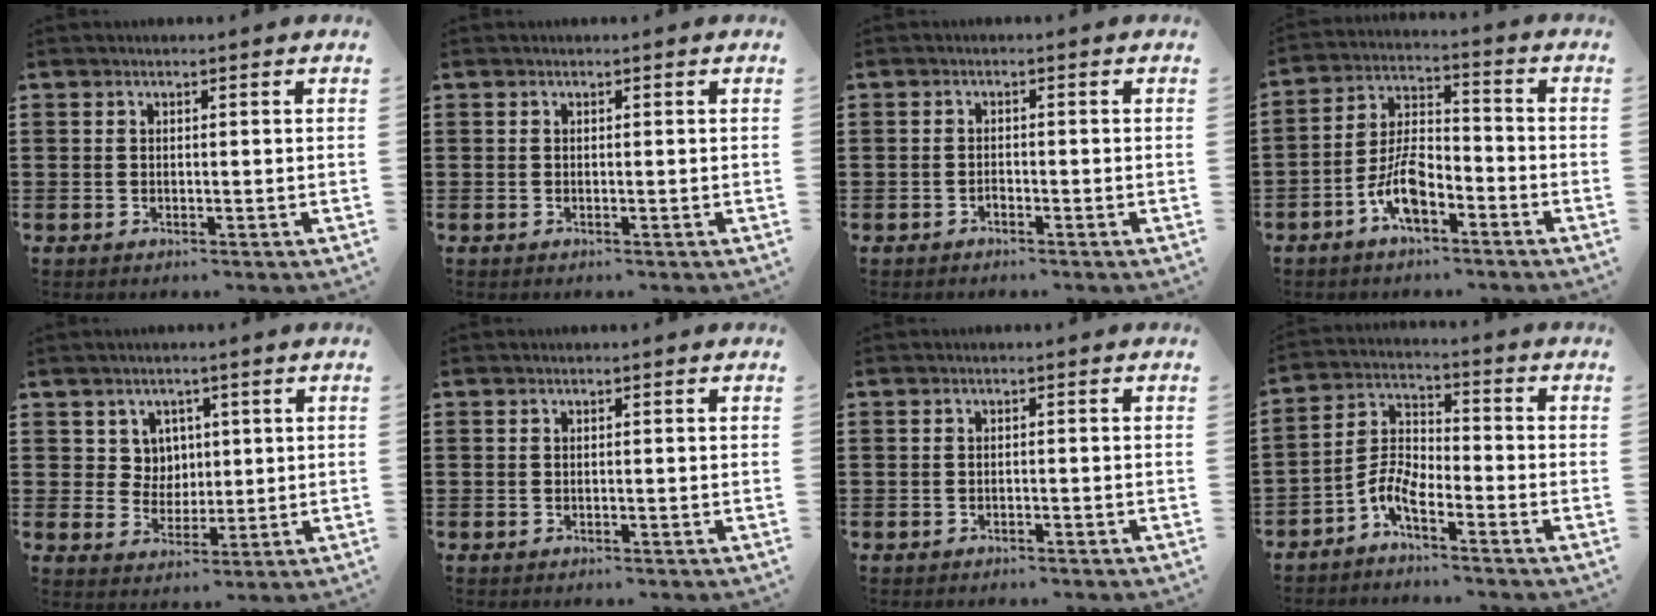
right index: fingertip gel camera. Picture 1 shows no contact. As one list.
[{"total": 0.0}, {"total": 0.8, "force": [-0.7, 0.3, 0.3], "torque": [-0.007, -0.002, -0.013]}, {"total": 7.5, "force": [-4.1, 3.2, 5.4], "torque": [-0.121, 0.005, -0.080]}, {"total": 4.4, "force": [1.7, 4.0, 0.8], "torque": [-0.035, 0.014, 0.031]}, {"total": 0.0}, {"total": 0.6, "force": [-0.6, 0.0, 0.2], "torque": [-0.005, -0.002, -0.012]}, {"total": 5.5, "force": [-3.9, 1.8, 3.5], "torque": [-0.093, -0.006, -0.082]}]